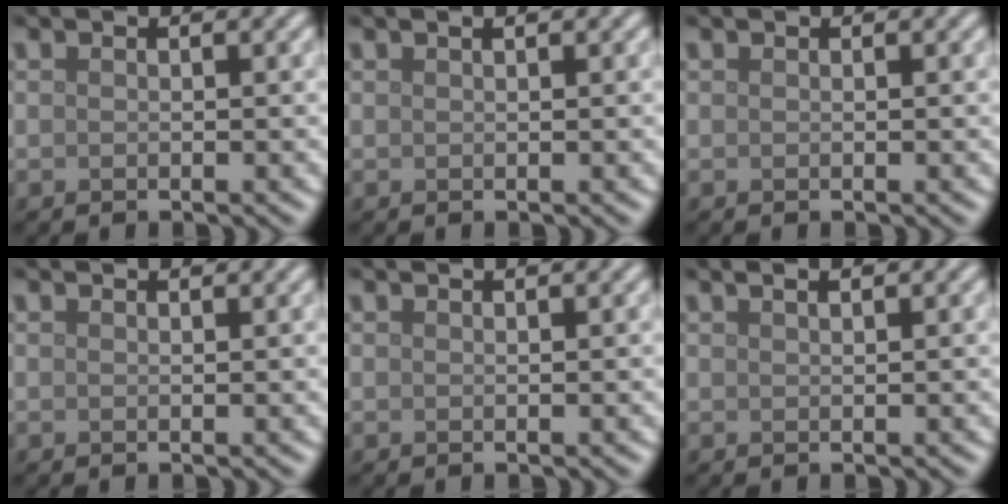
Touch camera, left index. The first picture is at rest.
{"total": 0.8, "force": [0.5, 0.2, 0.6], "torque": [-0.008, 0.001, 0.004]}
{"total": 0.0}
{"total": 1.3, "force": [1.2, 0.2, 0.4], "torque": [-0.008, -0.002, 0.010]}
{"total": 1.6, "force": [1.2, 0.6, 0.8], "torque": [-0.002, 0.001, 0.000]}
{"total": 2.2, "force": [1.5, 0.9, 1.4], "torque": [-0.004, 0.005, -0.005]}